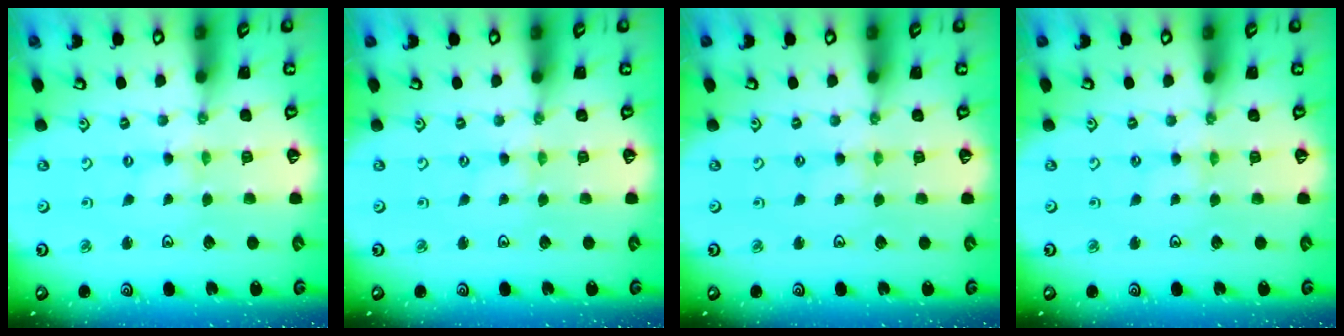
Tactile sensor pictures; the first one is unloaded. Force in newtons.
{"total": 0.0}
{"total": 1.6, "press": 1.5, "slide": 0.4}
{"total": 1.6, "press": 1.5, "slide": 0.4}